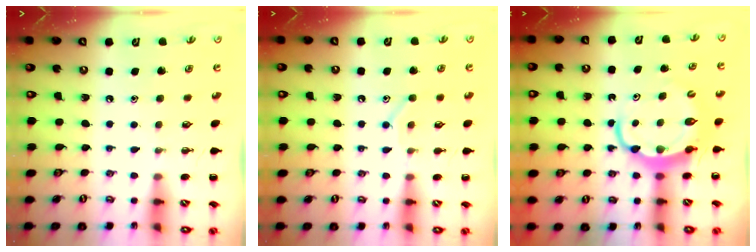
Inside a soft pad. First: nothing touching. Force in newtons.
{"total": 8.4, "press": 8.2, "slide": 1.5}
{"total": 7.3, "press": 7.3, "slide": 0.6}